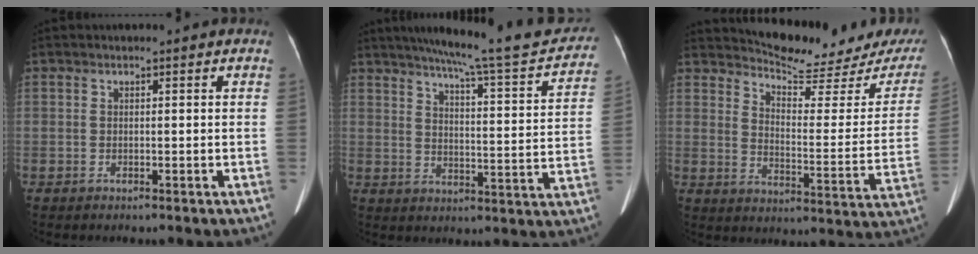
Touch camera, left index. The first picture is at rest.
{"total": 20.4, "force": [18.1, 1.8, 9.3], "torque": [-0.127, -0.024, 0.229]}
{"total": 16.6, "force": [15.6, 1.5, 5.4], "torque": [-0.072, -0.078, 0.195]}